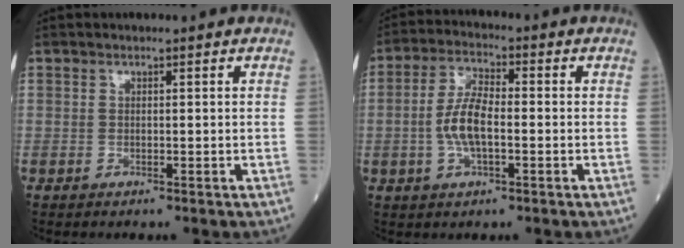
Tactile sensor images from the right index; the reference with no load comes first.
{"total": 6.8, "force": [-1.0, 2.3, 6.3], "torque": [-0.136, 0.008, -0.024]}